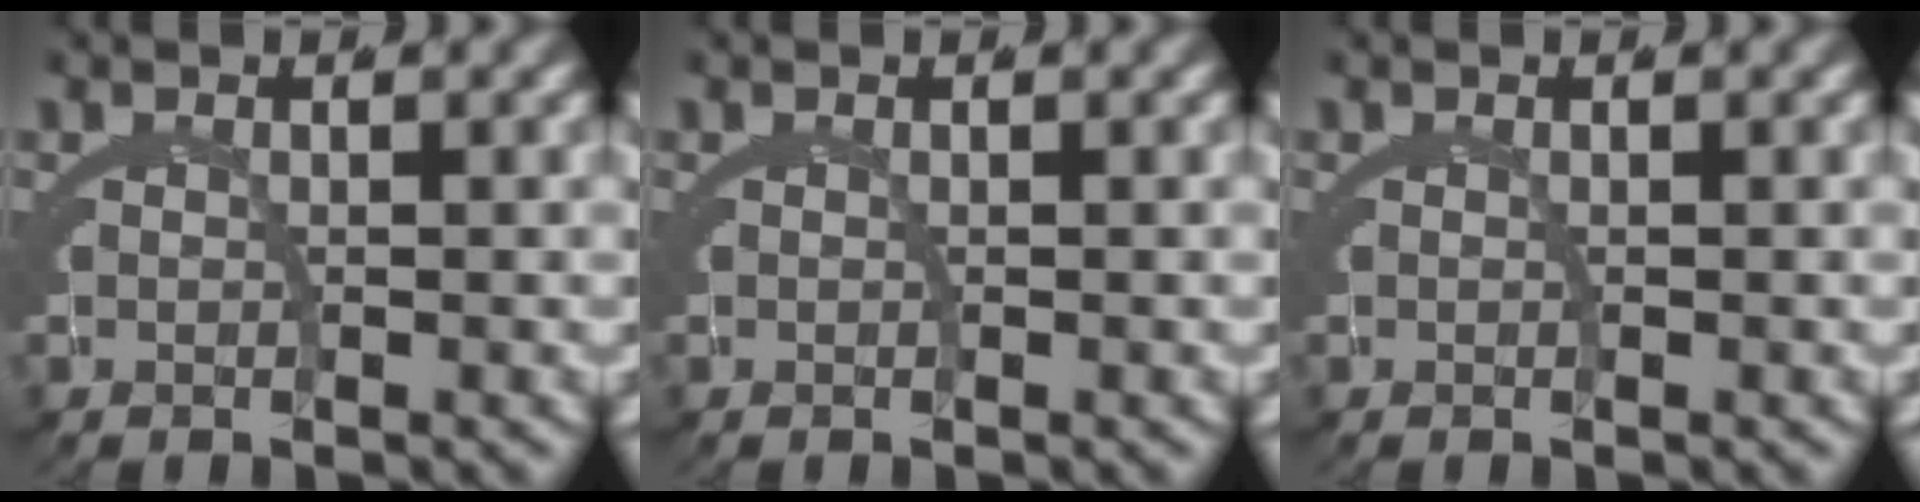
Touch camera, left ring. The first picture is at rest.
{"total": 0.0}
{"total": 0.0}